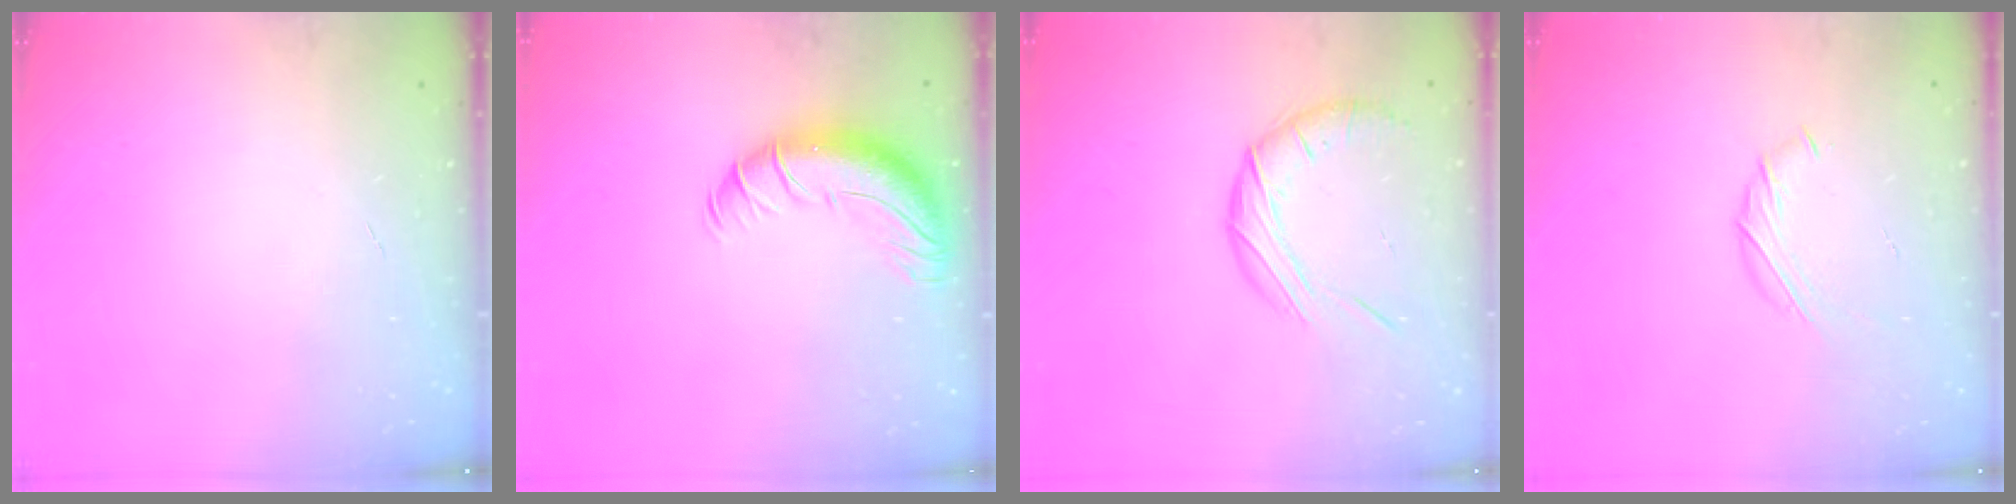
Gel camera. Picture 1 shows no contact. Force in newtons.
{"total": 12.1, "press": 11.8, "slide": 2.7}
{"total": 11.2, "press": 11.1, "slide": 0.7}
{"total": 7.1, "press": 7.1, "slide": 1.0}